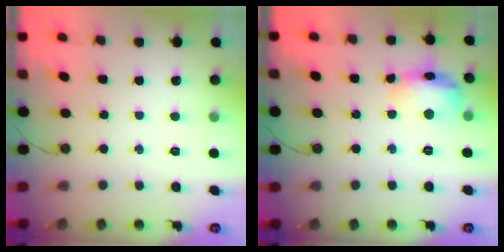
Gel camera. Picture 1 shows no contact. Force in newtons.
{"total": 13.7, "press": 13.6, "slide": 1.2}